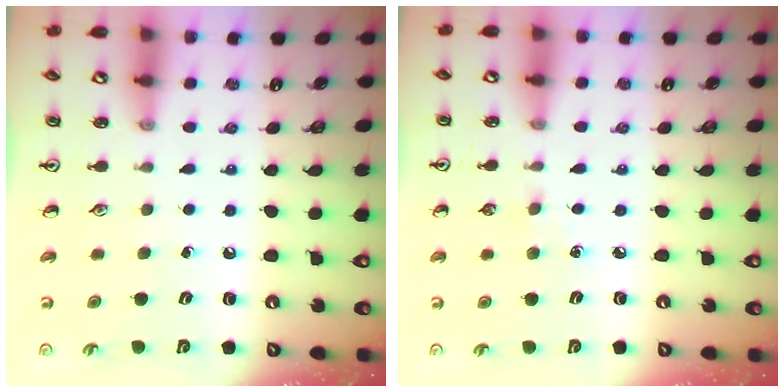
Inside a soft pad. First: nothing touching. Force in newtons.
{"total": 3.6, "press": 3.6, "slide": 0.5}